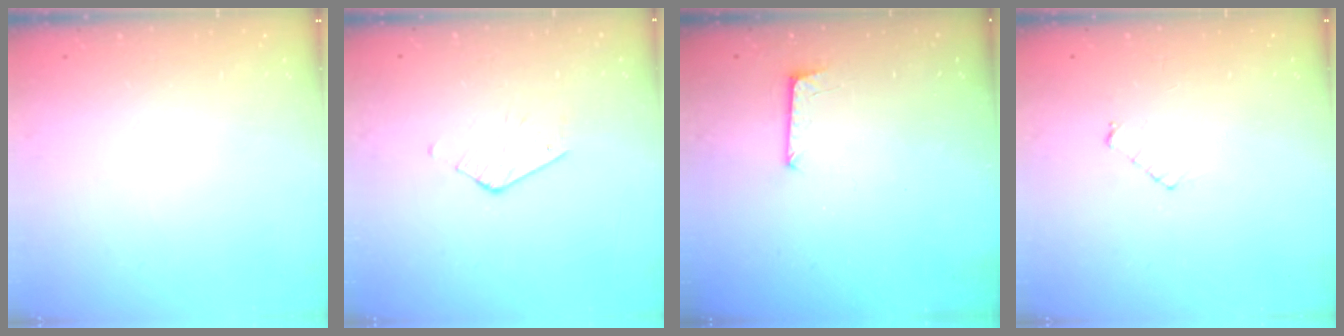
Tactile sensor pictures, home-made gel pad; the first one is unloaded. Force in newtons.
{"total": 2.5, "press": 2.5, "slide": 0.2}
{"total": 5.1, "press": 5.0, "slide": 0.4}
{"total": 3.8, "press": 3.8, "slide": 0.4}